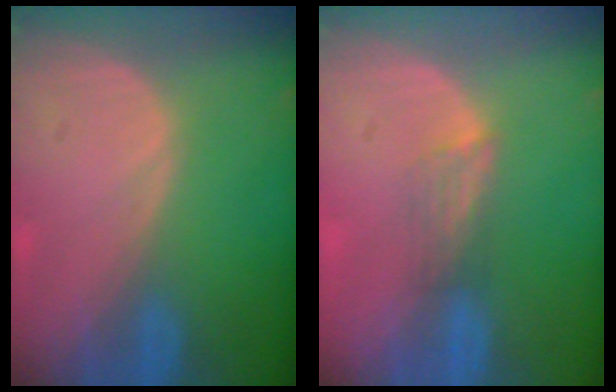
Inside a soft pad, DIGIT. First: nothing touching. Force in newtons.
{"total": 2.4, "press": 1.9, "slide": 1.5}